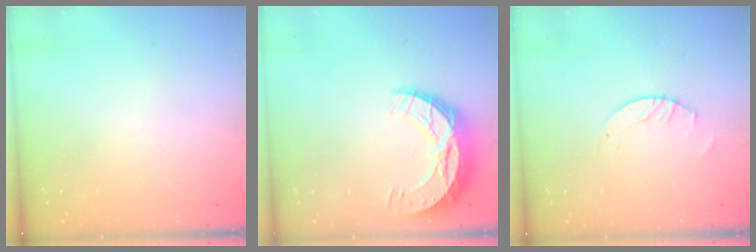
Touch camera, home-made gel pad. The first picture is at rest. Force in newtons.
{"total": 10.4, "press": 10.4, "slide": 0.6}
{"total": 2.5, "press": 2.5, "slide": 0.1}